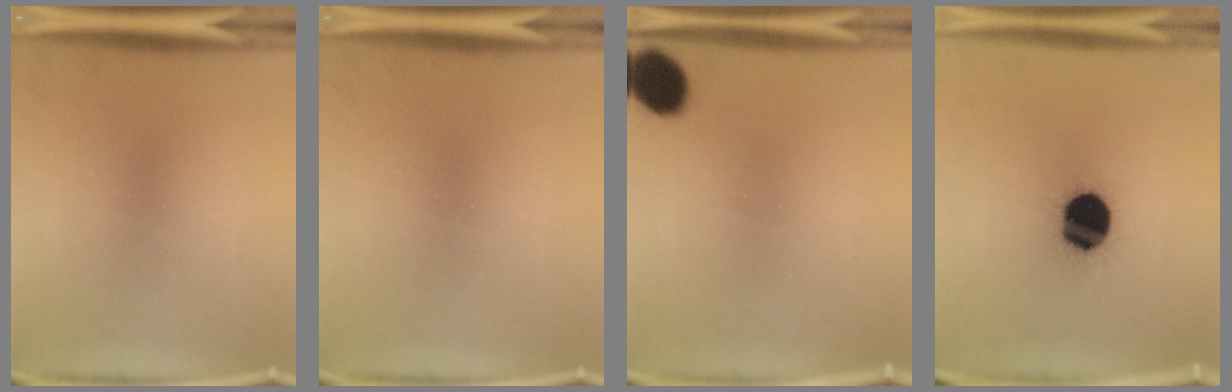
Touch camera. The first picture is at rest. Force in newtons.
{"total": 0.0}
{"total": 9.2}
{"total": 18.3}